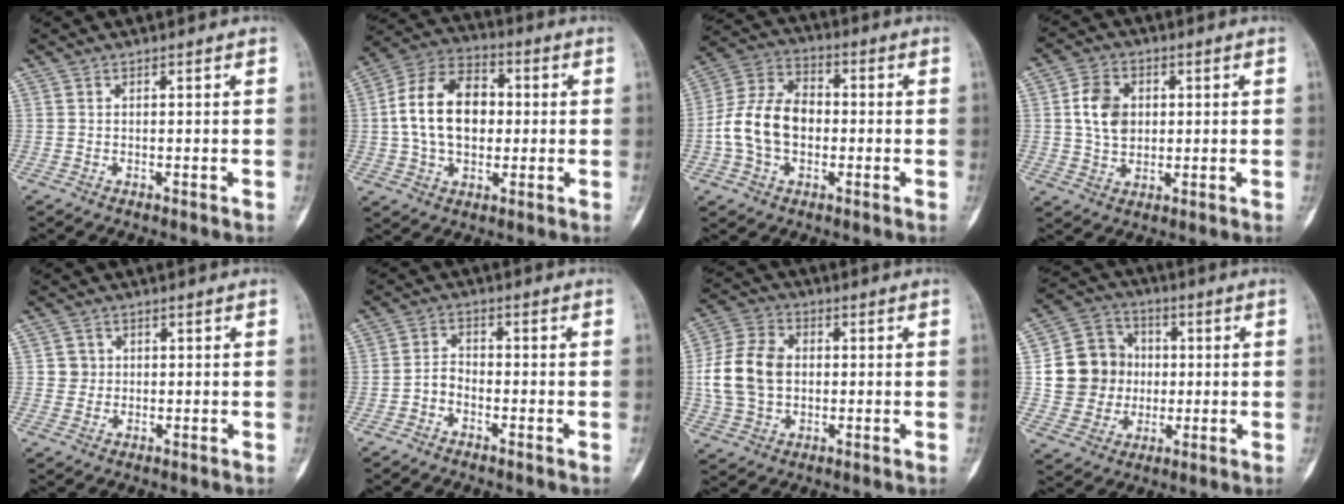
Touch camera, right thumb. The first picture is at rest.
{"total": 15.3, "force": [0.7, 10.4, 11.2], "torque": [-0.181, 0.025, 0.006]}
{"total": 13.2, "force": [-1.6, 9.3, 9.2], "torque": [-0.165, 0.037, -0.036]}
{"total": 8.0, "force": [1.2, 6.1, 5.0], "torque": [-0.071, -0.001, 0.020]}
{"total": 2.7, "force": [0.5, 2.6, 0.3], "torque": [0.013, 0.003, 0.006]}
{"total": 3.0, "force": [-1.6, 2.1, 1.5], "torque": [-0.020, 0.018, -0.036]}
{"total": 13.2, "force": [0.4, 9.7, 8.9], "torque": [-0.160, 0.017, 0.006]}
{"total": 13.6, "force": [0.7, 12.5, 5.2], "torque": [-0.061, 0.020, 0.020]}